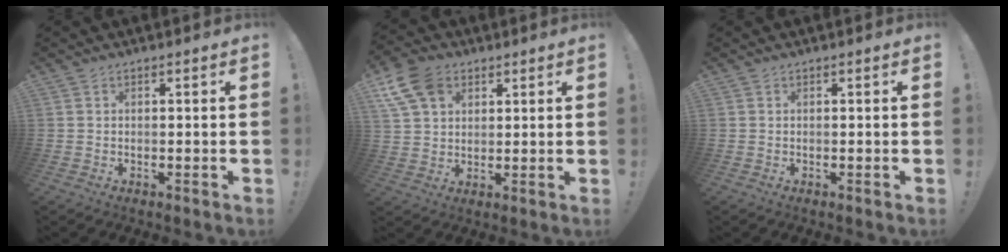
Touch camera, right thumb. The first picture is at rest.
{"total": 11.9, "force": [5.7, 8.3, 6.3], "torque": [-0.114, -0.023, 0.112]}
{"total": 0.0}